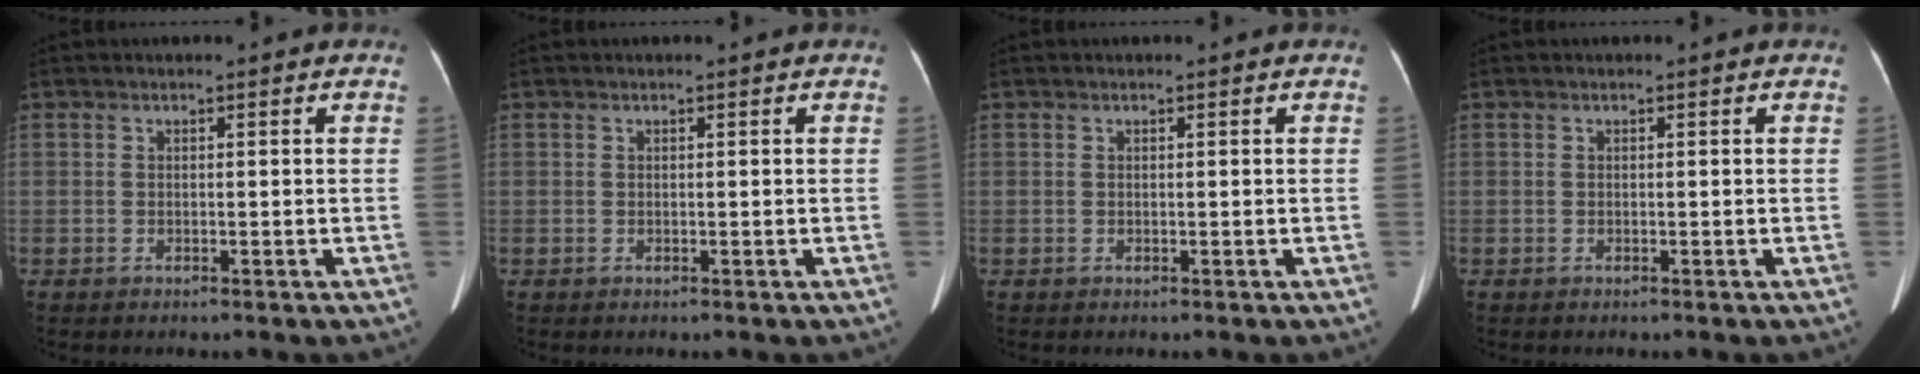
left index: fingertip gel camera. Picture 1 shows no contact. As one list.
[{"total": 0.0}, {"total": 0.0}, {"total": 0.0}]